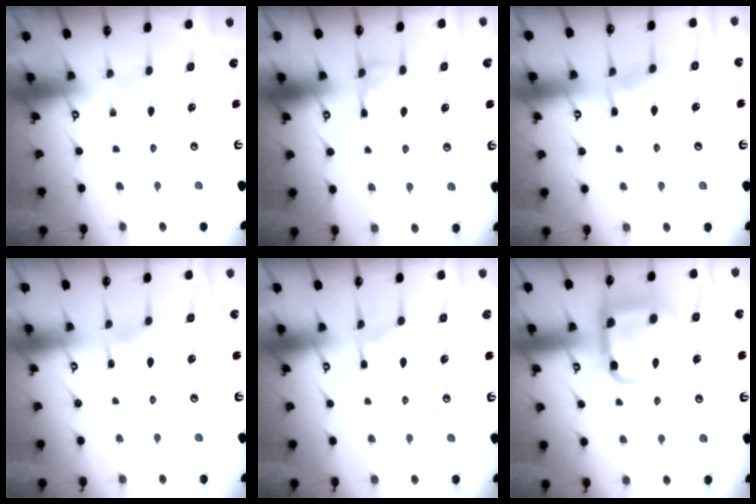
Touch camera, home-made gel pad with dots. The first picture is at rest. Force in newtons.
{"total": 4.8, "press": 4.7, "slide": 0.7}
{"total": 5.6, "press": 5.6, "slide": 0.6}
{"total": 2.6, "press": 2.6, "slide": 0.4}
{"total": 3.5, "press": 3.4, "slide": 0.6}
{"total": 16.3, "press": 16.3, "slide": 1.6}